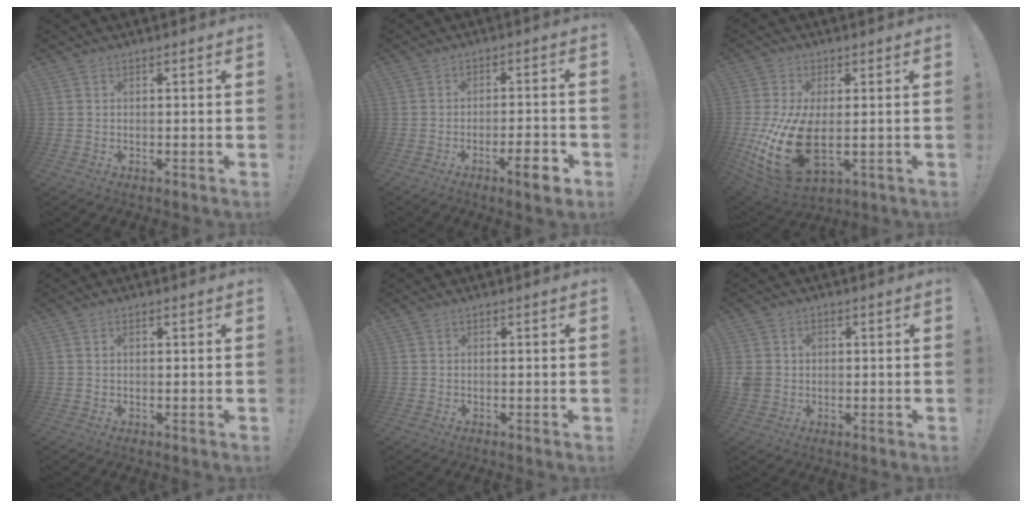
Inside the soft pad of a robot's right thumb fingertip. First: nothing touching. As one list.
[{"total": 7.6, "force": [-4.0, 1.5, 6.2], "torque": [-0.088, 0.015, -0.063]}, {"total": 19.4, "force": [-1.7, 10.7, 16.2], "torque": [-0.304, -0.018, -0.013]}, {"total": 0.9, "force": [0.2, 0.4, 0.7], "torque": [-0.020, 0.005, 0.005]}, {"total": 0.0}, {"total": 4.2, "force": [0.0, 3.9, 1.7], "torque": [-0.041, 0.007, 0.004]}]